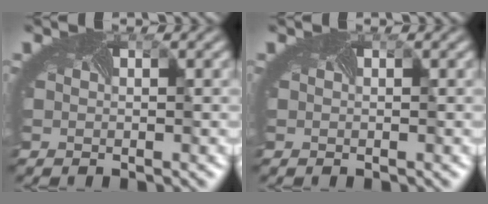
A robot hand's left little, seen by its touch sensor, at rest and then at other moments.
{"total": 0.0}